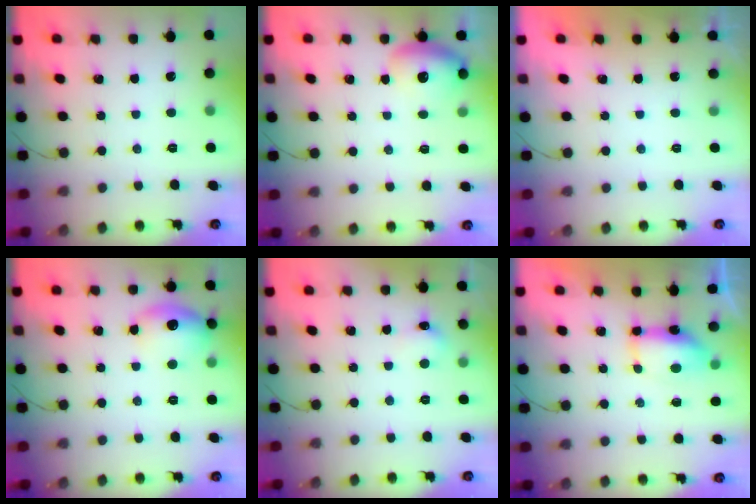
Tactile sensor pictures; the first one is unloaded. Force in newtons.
{"total": 13.0, "press": 11.7, "slide": 5.5}
{"total": 0.6, "press": 0.2, "slide": 0.5}
{"total": 11.9, "press": 11.9, "slide": 1.2}
{"total": 5.4, "press": 5.2, "slide": 1.6}
{"total": 13.9, "press": 8.9, "slide": 10.7}